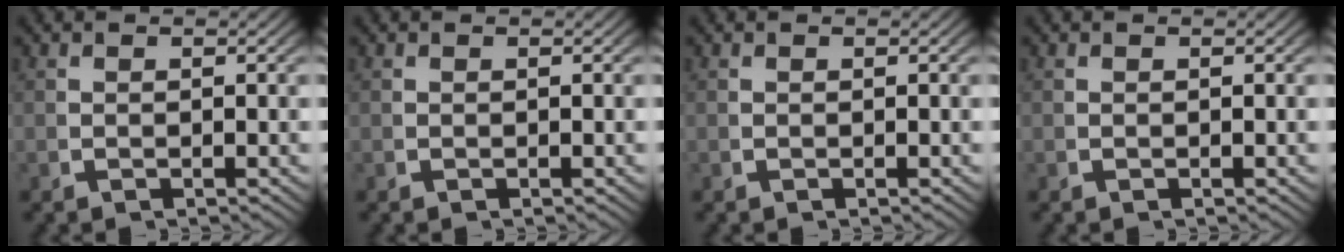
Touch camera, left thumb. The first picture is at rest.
{"total": 0.5, "force": [-0.1, 0.3, 0.4], "torque": [-0.005, -0.003, 0.000]}
{"total": 0.0}
{"total": 0.0}